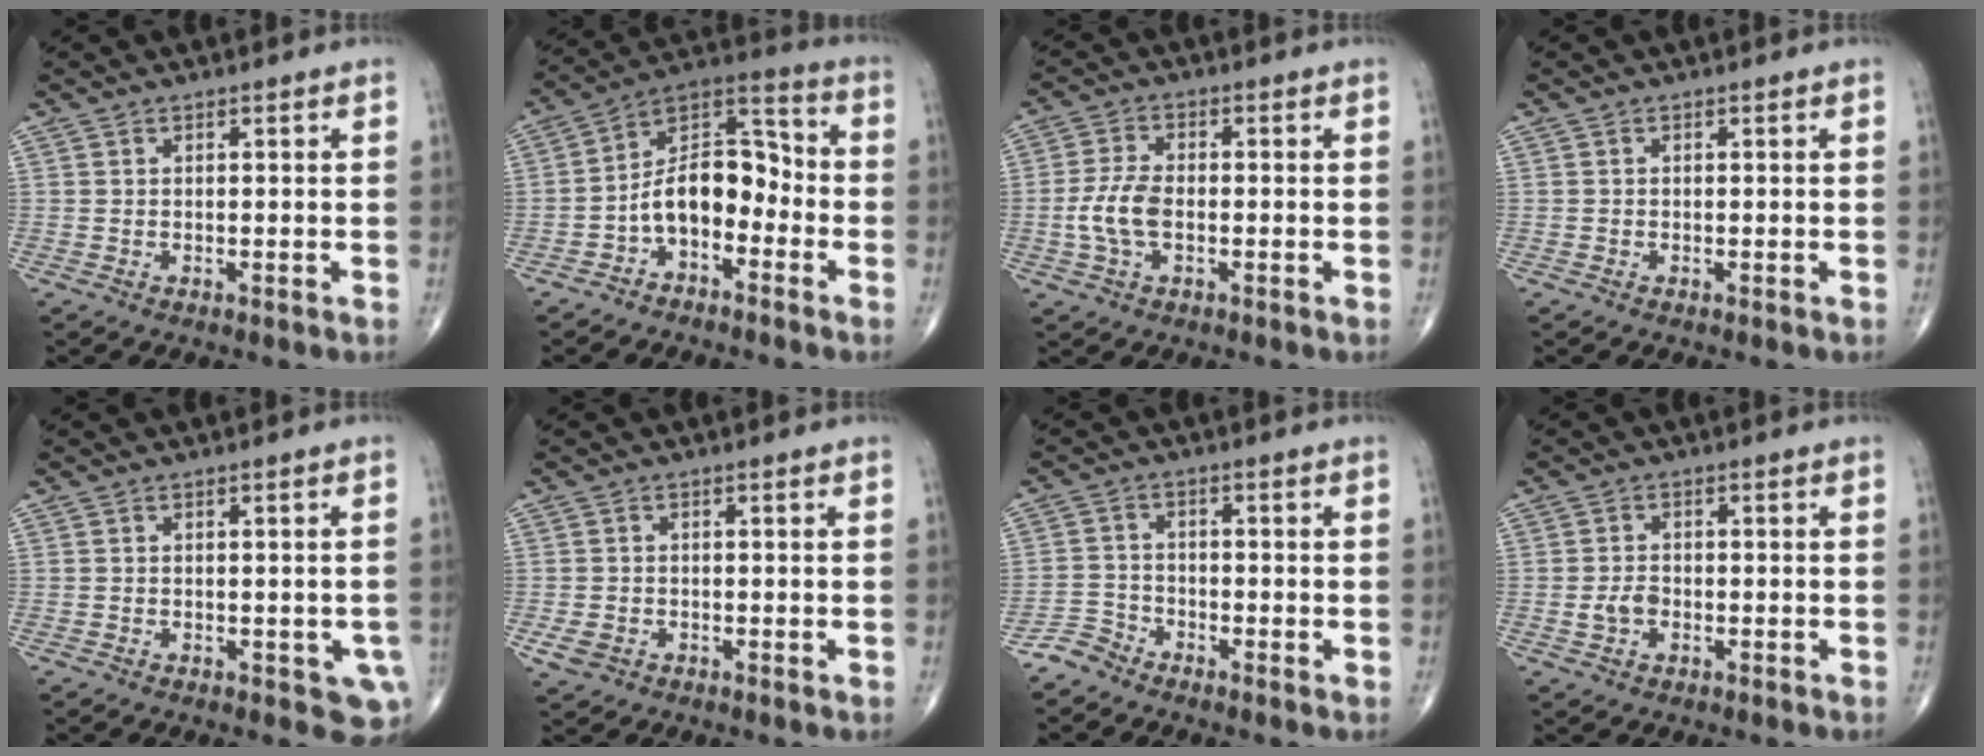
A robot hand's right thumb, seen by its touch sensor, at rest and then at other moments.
{"total": 12.0, "force": [-3.7, 7.2, 8.9], "torque": [-0.122, 0.068, -0.077]}
{"total": 6.5, "force": [-1.2, 3.5, 5.3], "torque": [-0.122, 0.013, -0.025]}
{"total": 0.0}
{"total": 4.9, "force": [-1.6, 2.3, 3.9], "torque": [-0.025, -0.002, -0.017]}
{"total": 3.1, "force": [-1.1, 2.4, 1.6], "torque": [-0.030, -0.001, -0.016]}
{"total": 3.2, "force": [-2.9, 1.3, -0.2], "torque": [0.012, -0.001, -0.068]}
{"total": 3.1, "force": [-0.9, 2.1, 2.2], "torque": [-0.039, 0.009, -0.017]}